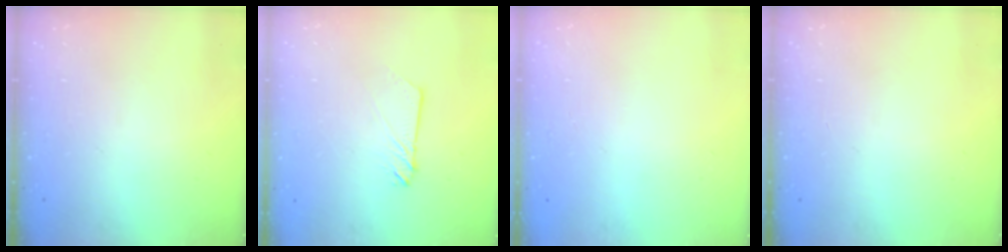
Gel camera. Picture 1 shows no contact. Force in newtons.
{"total": 2.4, "press": 2.4, "slide": 0.2}
{"total": 0.0}
{"total": 0.0}